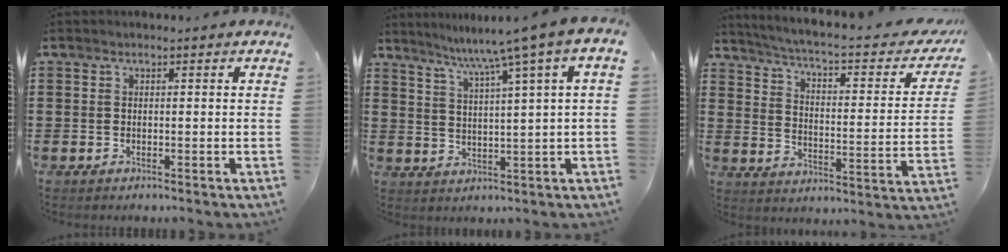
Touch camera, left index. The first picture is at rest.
{"total": 6.2, "force": [4.2, -1.1, 4.4], "torque": [-0.100, -0.026, 0.064]}
{"total": 4.6, "force": [3.7, -0.4, 2.7], "torque": [-0.073, -0.037, 0.053]}